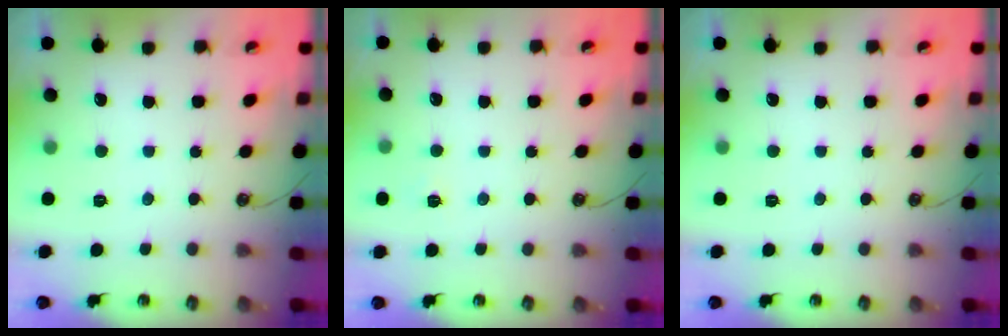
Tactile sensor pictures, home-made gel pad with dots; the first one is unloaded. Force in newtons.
{"total": 2.7, "press": 2.6, "slide": 0.4}
{"total": 0.0}